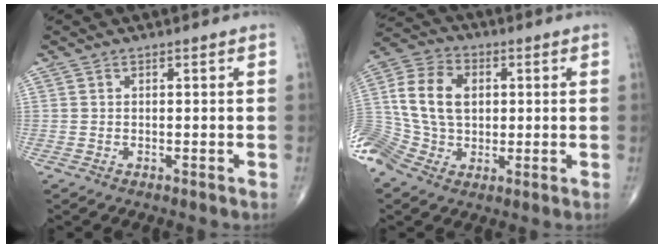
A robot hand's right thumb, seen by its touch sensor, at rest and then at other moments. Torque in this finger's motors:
{"motor_torque": [1.47, 1.07, 1.82, -0.78, 0.61]}